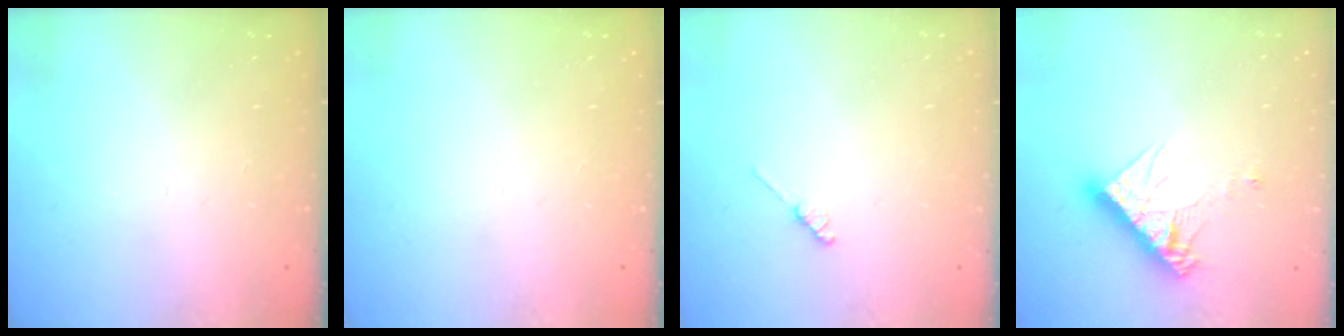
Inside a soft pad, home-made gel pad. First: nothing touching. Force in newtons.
{"total": 0.0}
{"total": 2.0, "press": 1.9, "slide": 0.3}
{"total": 11.9, "press": 11.8, "slide": 1.0}